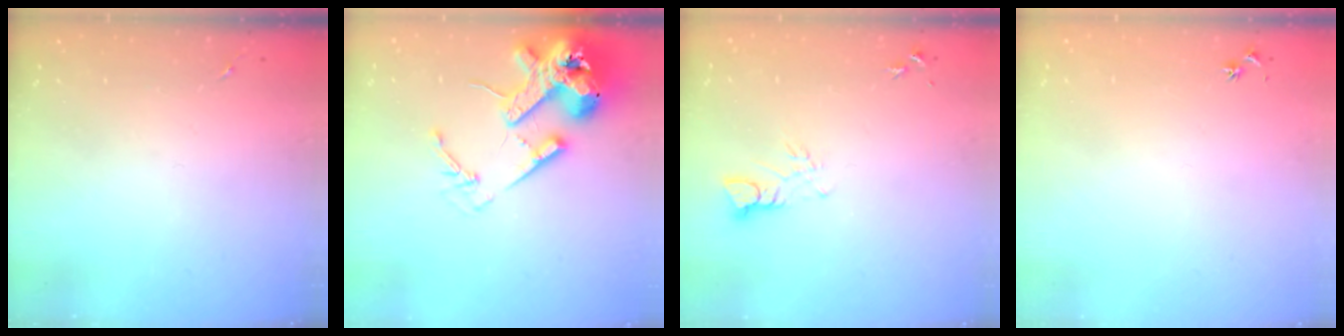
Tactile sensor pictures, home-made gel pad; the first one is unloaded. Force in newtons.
{"total": 17.7, "press": 17.5, "slide": 2.4}
{"total": 3.4, "press": 3.4, "slide": 0.2}
{"total": 3.0, "press": 2.9, "slide": 0.3}